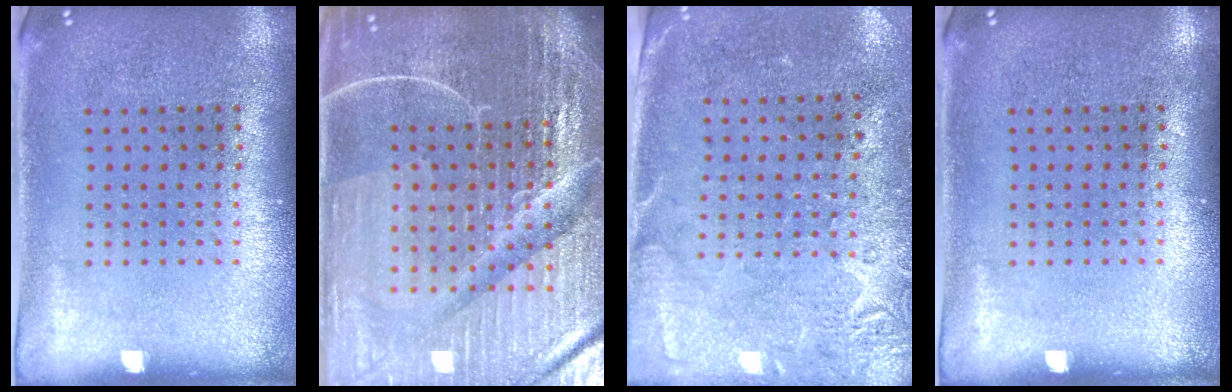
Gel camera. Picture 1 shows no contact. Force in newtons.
{"total": 7.1, "press": 6.2, "slide": 3.4}
{"total": 2.7, "press": 2.3, "slide": 1.5}
{"total": 0.0}